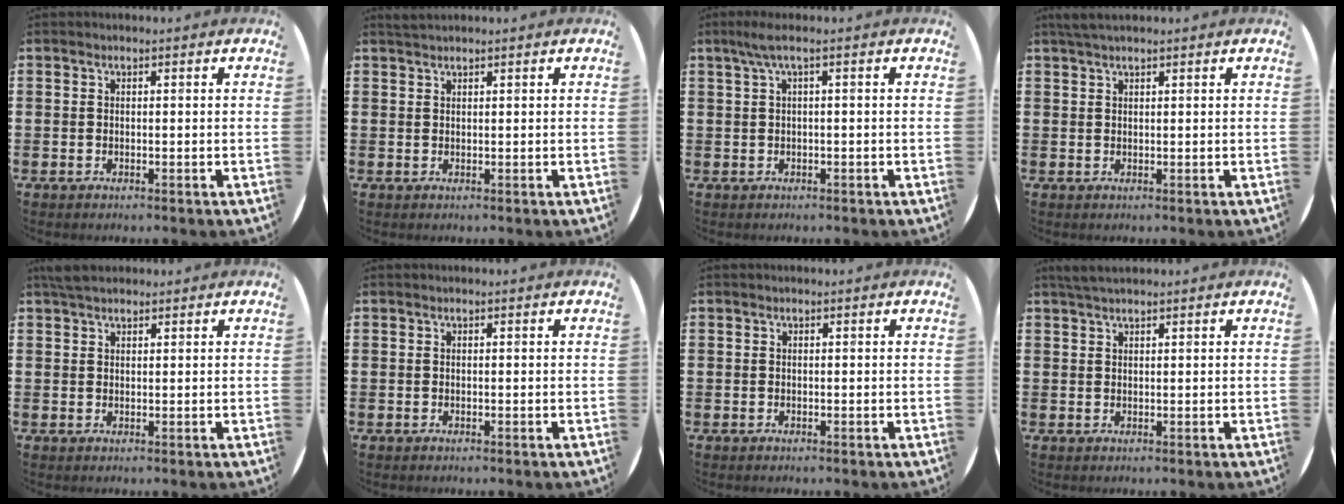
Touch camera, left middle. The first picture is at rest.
{"total": 0.9, "force": [0.9, -0.1, 0.1], "torque": [-0.004, 0.001, 0.017]}
{"total": 2.0, "force": [0.3, 0.0, 2.0], "torque": [-0.042, -0.002, 0.002]}
{"total": 1.4, "force": [1.3, 0.1, 0.6], "torque": [-0.015, 0.002, 0.024]}
{"total": 2.3, "force": [2.0, 0.8, 0.7], "torque": [-0.010, 0.003, 0.038]}
{"total": 0.0}
{"total": 0.0}
{"total": 1.7, "force": [1.5, 0.1, 0.6], "torque": [-0.014, 0.003, 0.029]}